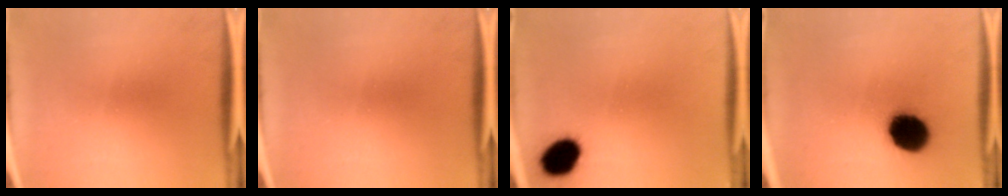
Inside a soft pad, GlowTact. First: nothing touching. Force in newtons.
{"total": 0.0}
{"total": 9.0}
{"total": 13.9}